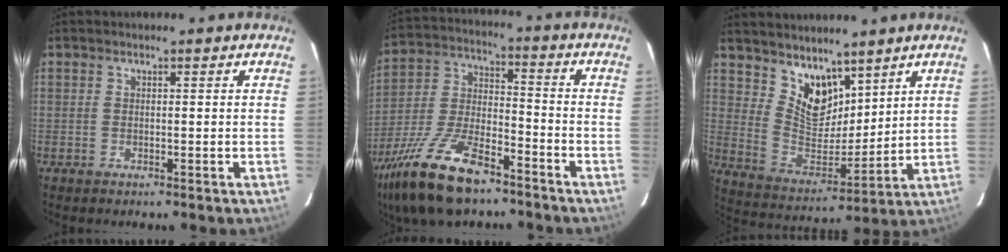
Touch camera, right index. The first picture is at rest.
{"total": 19.8, "force": [-13.7, 7.4, 12.2], "torque": [-0.261, -0.017, -0.251]}
{"total": 10.7, "force": [7.6, 5.9, 4.7], "torque": [-0.081, -0.004, 0.157]}